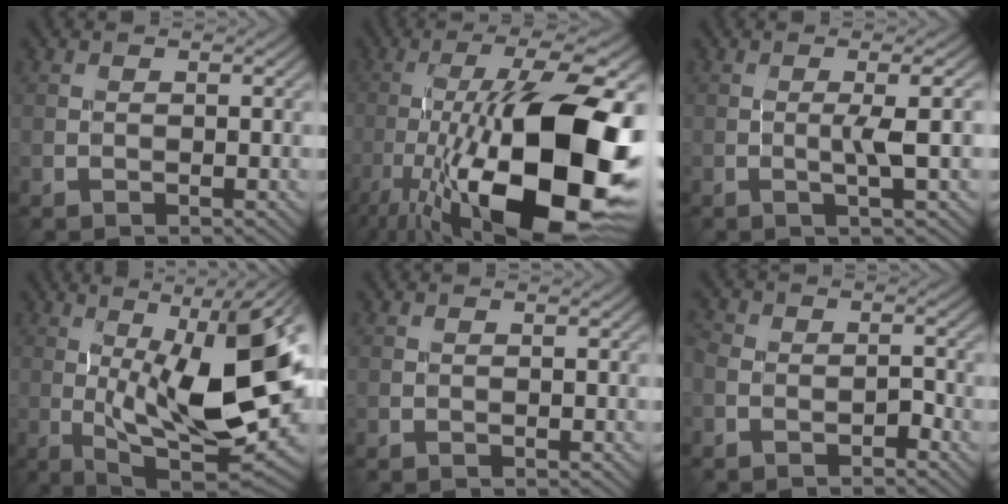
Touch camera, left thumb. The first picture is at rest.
{"total": 20.7, "force": [-6.9, 6.7, 18.3], "torque": [-0.311, 0.003, -0.121]}
{"total": 3.3, "force": [-0.1, 0.3, 3.3], "torque": [-0.054, 0.006, -0.008]}
{"total": 16.1, "force": [0.6, 5.4, 15.1], "torque": [-0.239, -0.001, 0.013]}
{"total": 0.0}
{"total": 3.2, "force": [-1.9, 1.9, 1.9], "torque": [-0.022, 0.010, -0.037]}